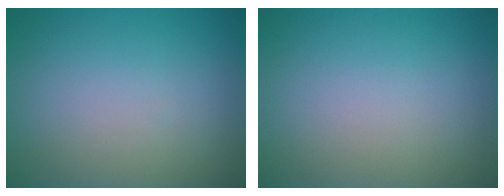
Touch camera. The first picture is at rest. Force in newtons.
{"total": 0.0}